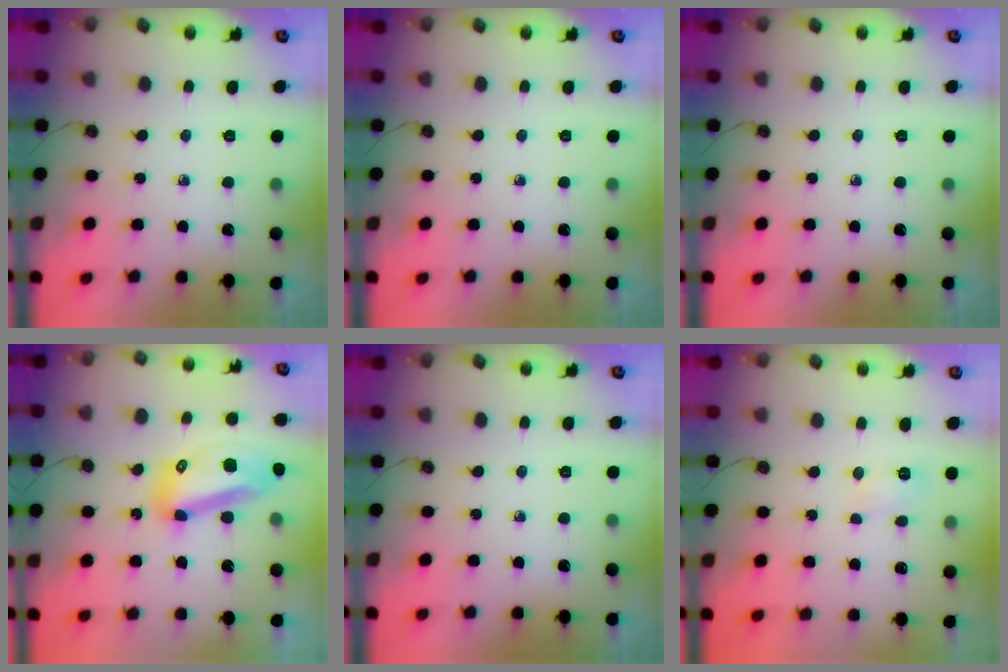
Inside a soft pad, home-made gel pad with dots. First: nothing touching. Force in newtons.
{"total": 0.0}
{"total": 0.0}
{"total": 13.1, "press": 13.0, "slide": 1.5}
{"total": 0.0}
{"total": 4.8, "press": 4.8, "slide": 0.5}